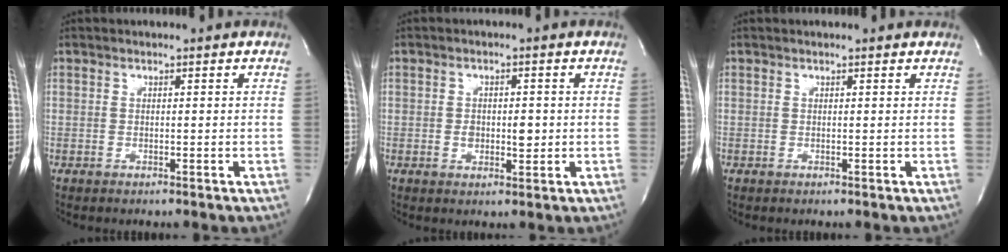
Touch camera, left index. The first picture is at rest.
{"total": 3.4, "force": [-0.3, 2.0, 2.7], "torque": [-0.041, 0.000, 0.002]}
{"total": 1.4, "force": [1.4, 0.1, 0.4], "torque": [-0.014, 0.011, 0.014]}